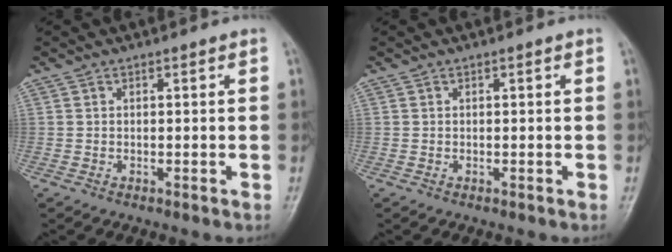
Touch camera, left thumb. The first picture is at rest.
{"total": 0.0}